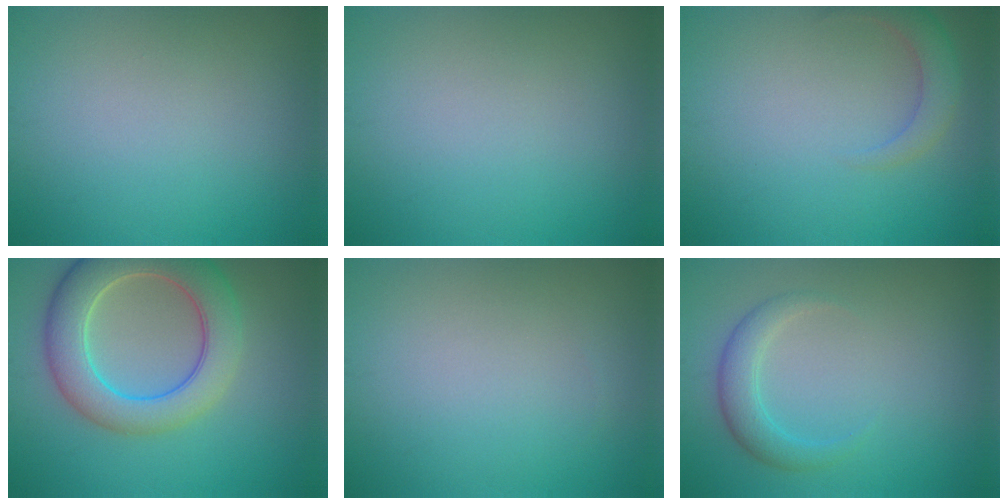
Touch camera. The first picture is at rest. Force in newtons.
{"total": 0.0}
{"total": 2.4, "press": 2.4, "slide": 0.3}
{"total": 7.9, "press": 7.8, "slide": 0.5}
{"total": 0.0}
{"total": 2.5, "press": 2.5, "slide": 0.0}